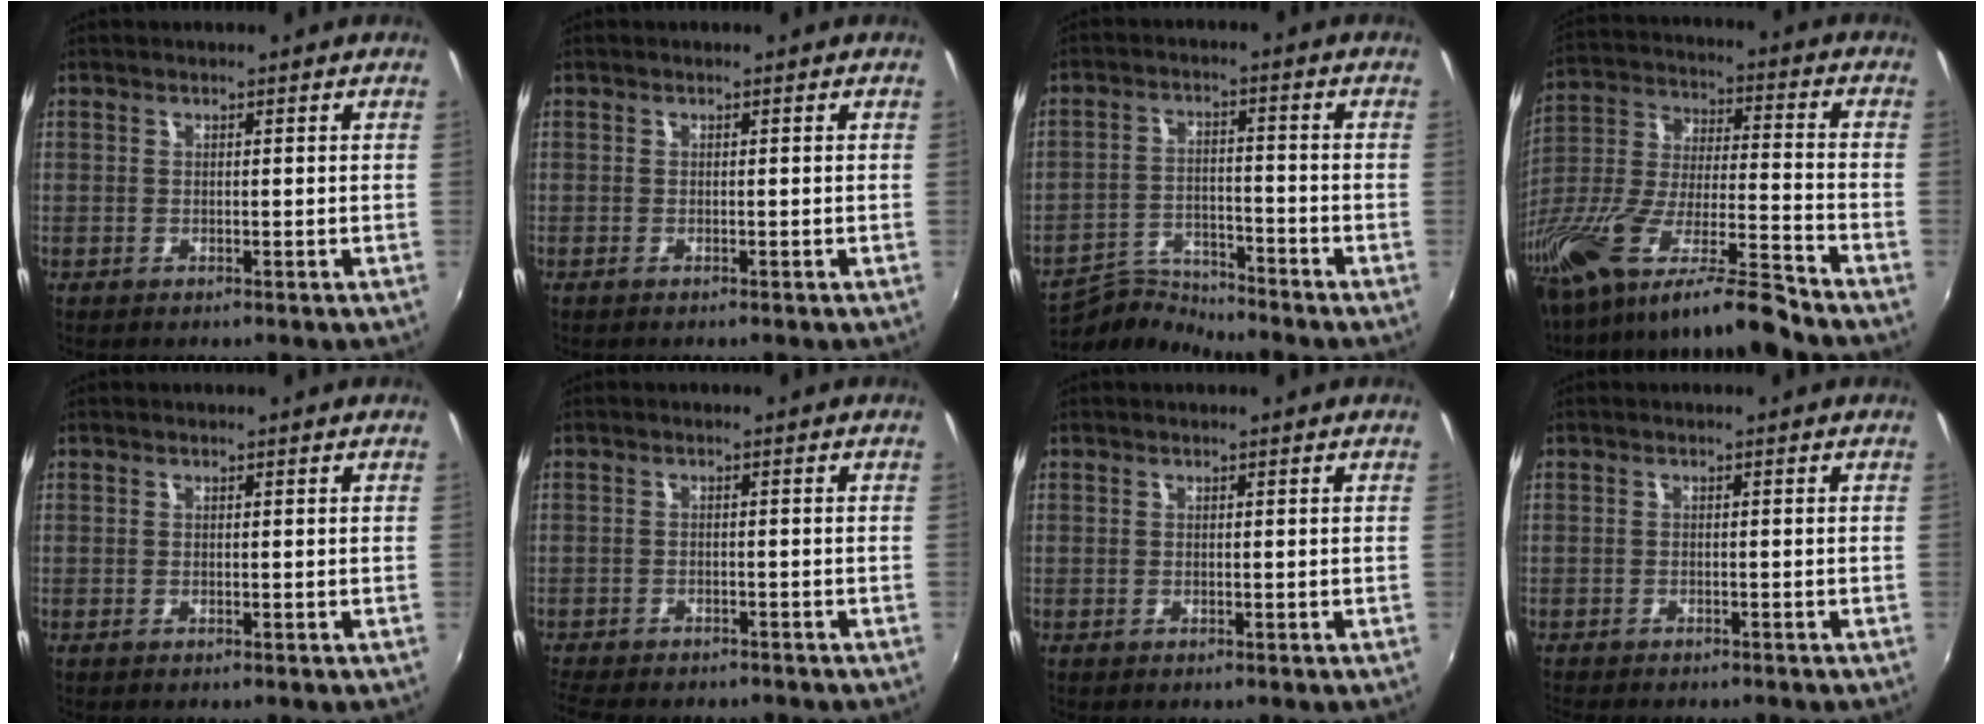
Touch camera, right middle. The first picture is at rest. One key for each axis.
{"total": 0.5, "fx": -0.4, "fy": 0.0, "fz": 0.3, "tx": -0.005, "ty": -0.003, "tz": -0.009}
{"total": 7.6, "fx": -7.6, "fy": 0.1, "fz": 0.1, "tx": -0.021, "ty": 0.013, "tz": -0.143}
{"total": 19.0, "fx": -15.1, "fy": 1.1, "fz": 11.4, "tx": -0.220, "ty": -0.034, "tz": -0.280}
{"total": 0.0}
{"total": 8.9, "fx": -7.9, "fy": 2.5, "fz": 3.3, "tx": -0.090, "ty": -0.028, "tz": -0.126}
{"total": 0.0}
{"total": 4.1, "fx": -3.7, "fy": 1.0, "fz": 1.4, "tx": -0.038, "ty": -0.021, "tz": -0.060}